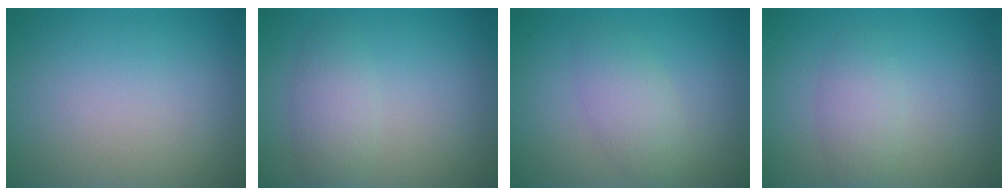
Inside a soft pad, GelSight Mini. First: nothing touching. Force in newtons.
{"total": 2.4, "press": 2.4, "slide": 0.1}
{"total": 2.7, "press": 2.7, "slide": 0.1}
{"total": 2.1, "press": 2.1, "slide": 0.1}